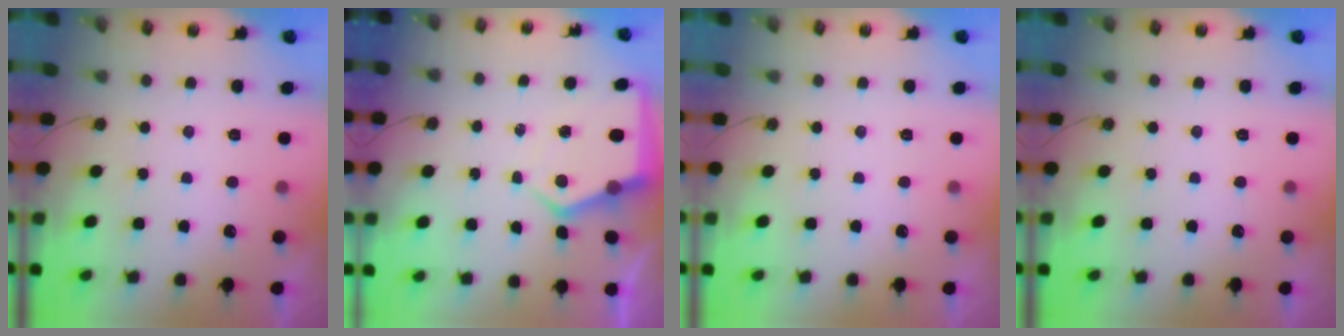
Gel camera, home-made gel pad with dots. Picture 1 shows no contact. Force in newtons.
{"total": 6.6, "press": 6.6, "slide": 0.6}
{"total": 0.0}
{"total": 0.0}